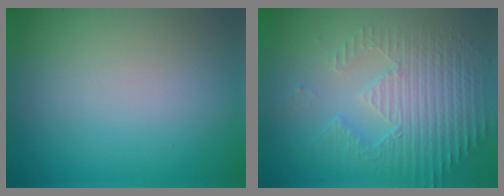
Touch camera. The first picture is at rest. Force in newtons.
{"total": 5.4, "press": 3.6, "slide": 4.1}